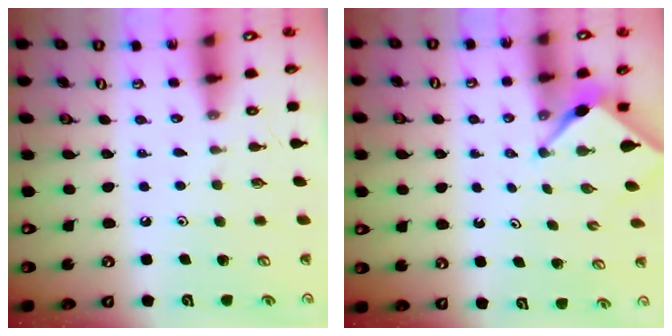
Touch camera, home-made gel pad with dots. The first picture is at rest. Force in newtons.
{"total": 3.2, "press": 3.2, "slide": 0.3}